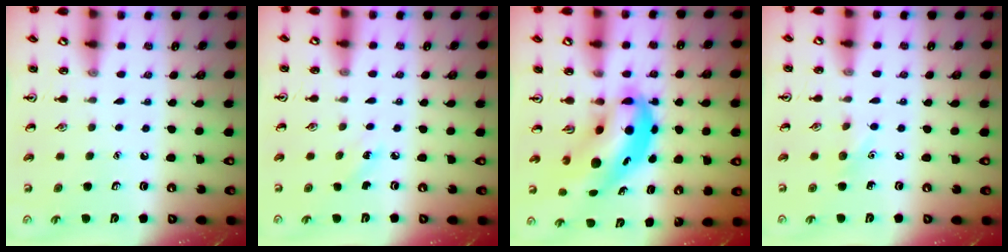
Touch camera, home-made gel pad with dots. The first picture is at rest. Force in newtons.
{"total": 3.6, "press": 3.4, "slide": 1.2}
{"total": 9.6, "press": 9.2, "slide": 2.7}
{"total": 5.6, "press": 5.3, "slide": 1.8}